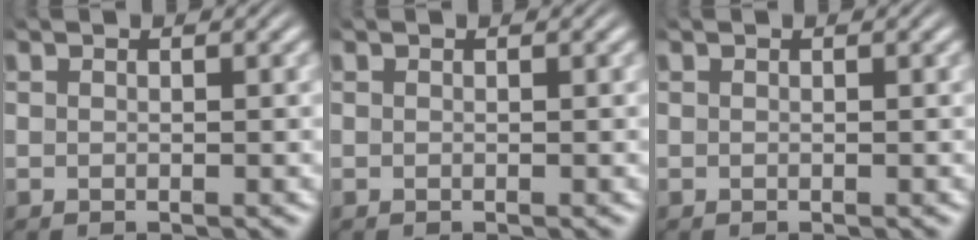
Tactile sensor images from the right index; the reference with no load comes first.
{"total": 0.0}
{"total": 0.0}